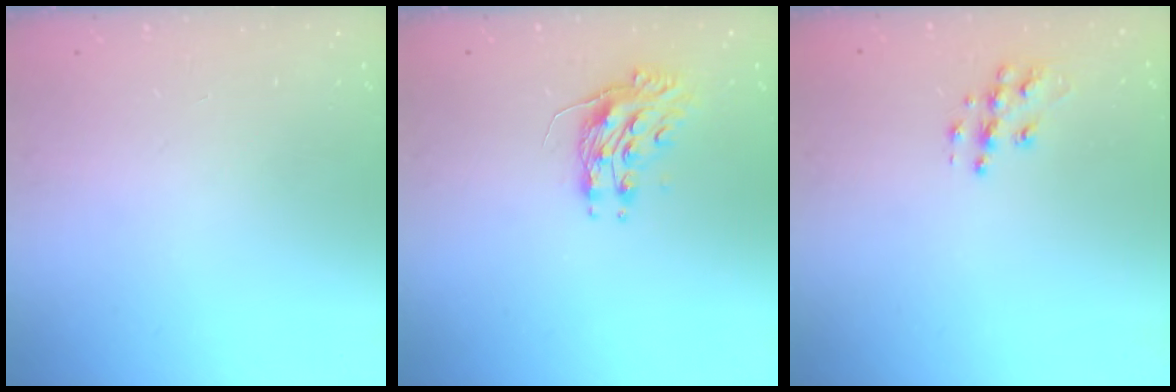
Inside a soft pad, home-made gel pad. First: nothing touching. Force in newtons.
{"total": 9.2, "press": 9.2, "slide": 0.1}
{"total": 9.2, "press": 9.2, "slide": 0.5}